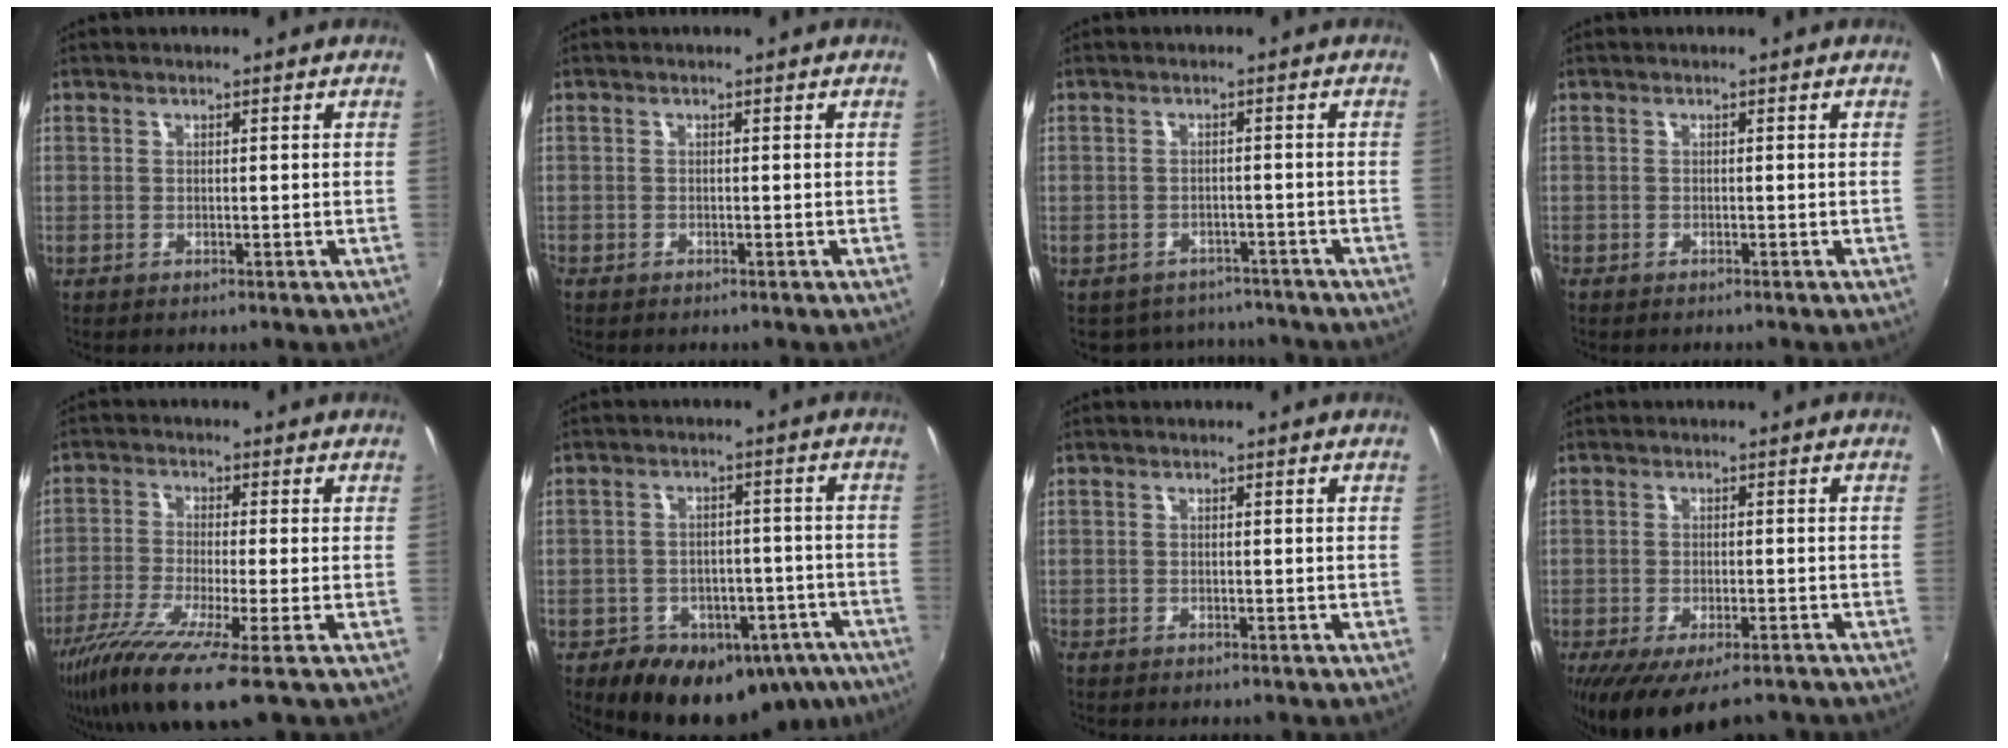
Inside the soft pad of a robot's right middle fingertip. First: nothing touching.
{"total": 1.5, "force": [-1.2, 0.8, 0.5], "torque": [-0.013, -0.004, -0.018]}
{"total": 8.7, "force": [-6.7, 5.1, 2.1], "torque": [-0.059, 0.003, -0.089]}
{"total": 1.3, "force": [-1.1, 0.7, 0.4], "torque": [-0.012, -0.003, -0.016]}
{"total": 12.3, "force": [-7.5, 0.9, 9.6], "torque": [-0.210, -0.045, -0.144]}
{"total": 20.6, "force": [-12.4, 13.7, 9.0], "torque": [-0.181, 0.017, -0.136]}
{"total": 1.5, "force": [-1.2, 0.8, 0.5], "torque": [-0.013, -0.004, -0.018]}
{"total": 13.1, "force": [-9.5, 4.9, 7.5], "torque": [-0.152, -0.046, -0.144]}